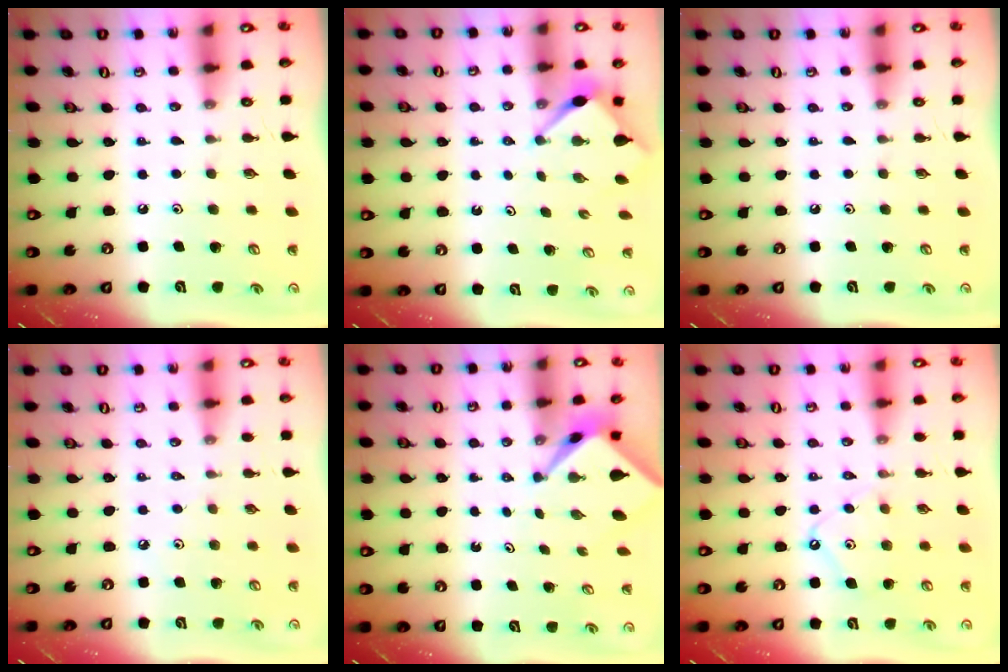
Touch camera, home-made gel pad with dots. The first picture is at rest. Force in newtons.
{"total": 3.5, "press": 3.5, "slide": 0.3}
{"total": 0.0}
{"total": 2.5, "press": 2.4, "slide": 0.5}
{"total": 2.4, "press": 2.4, "slide": 0.2}
{"total": 8.5, "press": 8.4, "slide": 0.9}